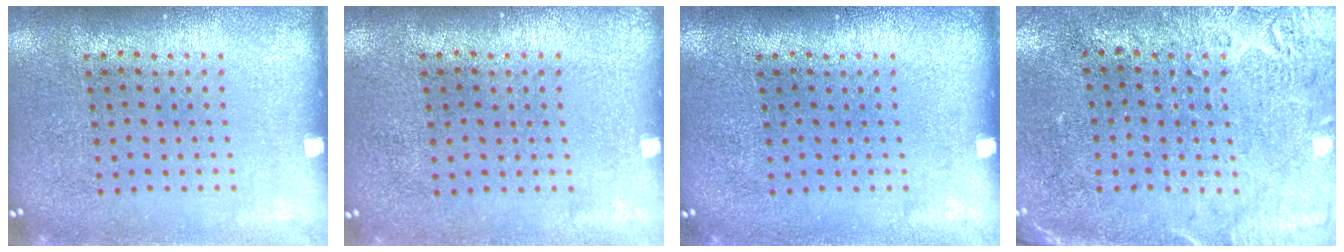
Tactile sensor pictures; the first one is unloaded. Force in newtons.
{"total": 0.0}
{"total": 0.0}
{"total": 2.7, "press": 2.3, "slide": 1.4}